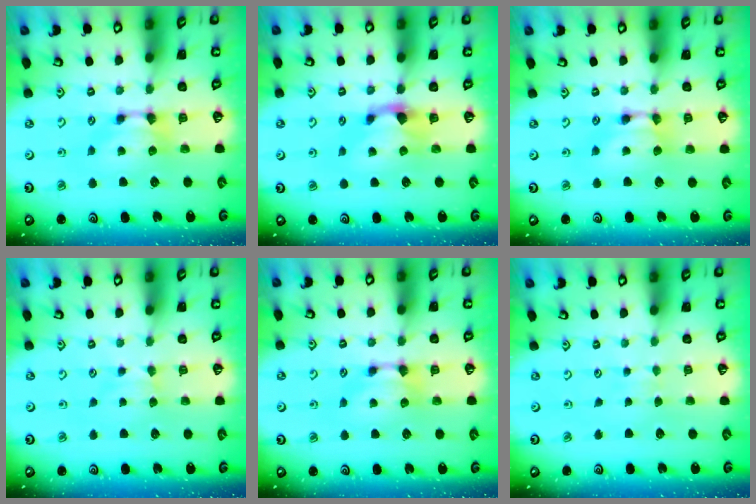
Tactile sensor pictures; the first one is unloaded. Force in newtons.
{"total": 1.2, "press": 0.1, "slide": 1.2}
{"total": 1.5, "press": 1.5, "slide": 0.2}
{"total": 2.7, "press": 2.6, "slide": 0.4}
{"total": 0.0}
{"total": 3.8, "press": 3.7, "slide": 0.4}